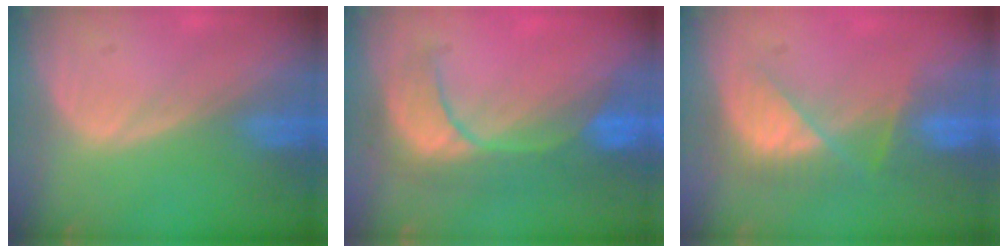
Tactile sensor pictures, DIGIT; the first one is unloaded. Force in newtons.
{"total": 8.5, "press": 8.4, "slide": 1.3}
{"total": 7.7, "press": 6.9, "slide": 3.5}